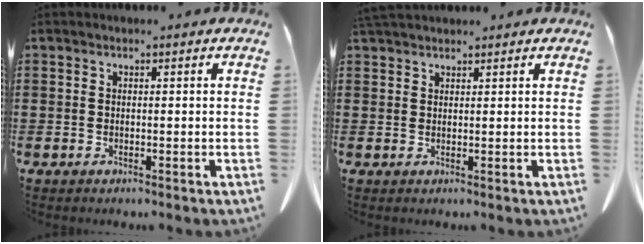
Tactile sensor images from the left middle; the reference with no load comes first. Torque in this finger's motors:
{"motor_torque": [0.40, -0.02, 0.26, 0.14]}